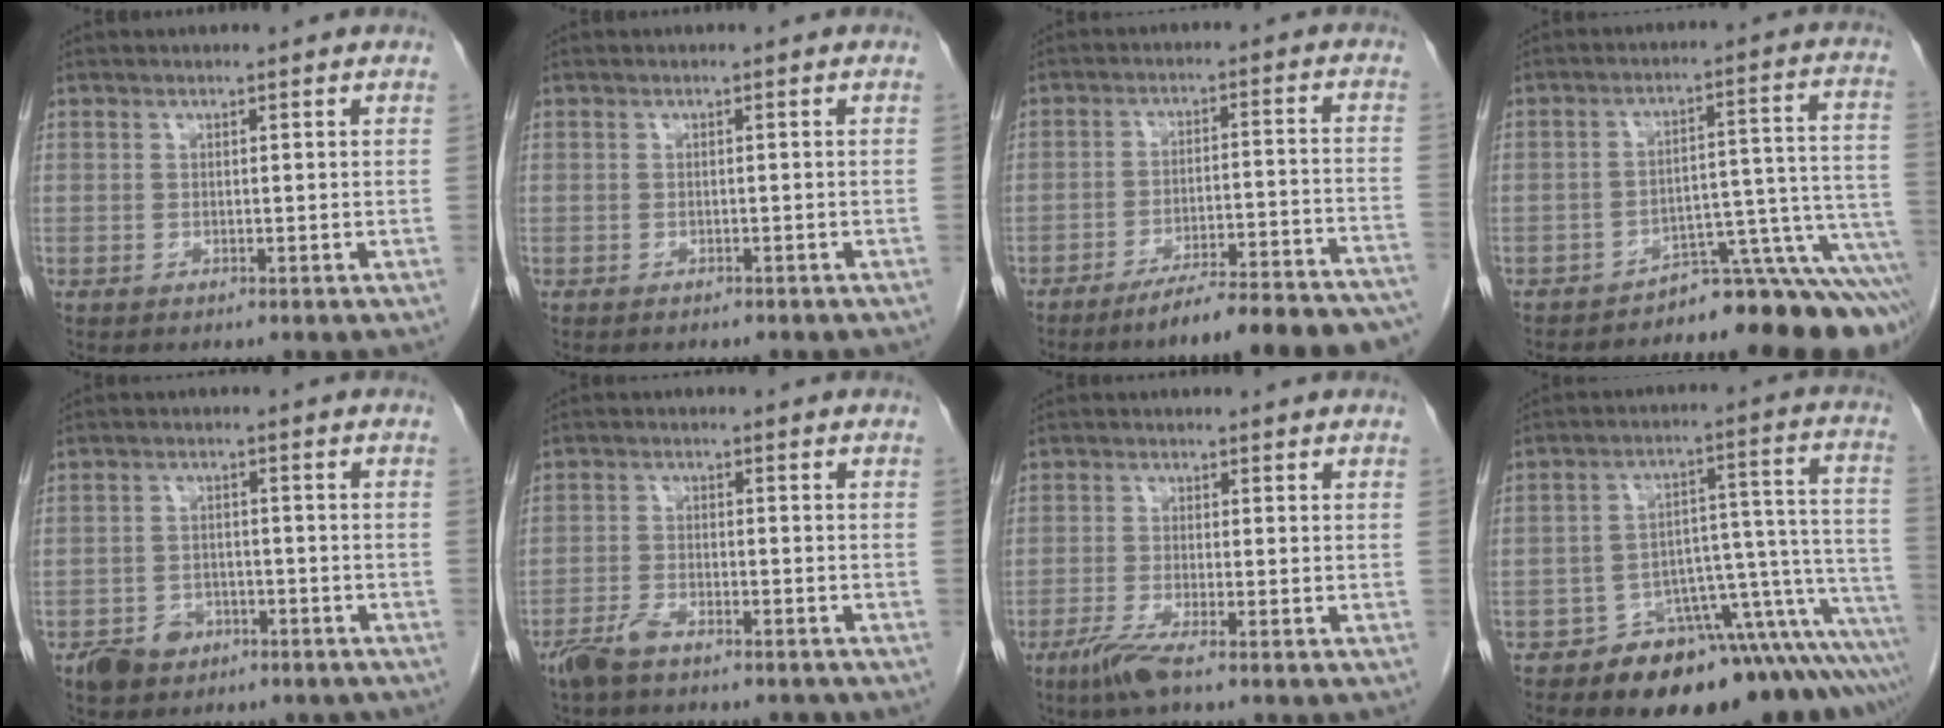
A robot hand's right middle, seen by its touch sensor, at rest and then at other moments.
{"total": 2.4, "force": [-2.1, 0.9, 0.9], "torque": [-0.021, -0.003, -0.019]}
{"total": 17.9, "force": [-16.1, 0.5, 7.8], "torque": [-0.073, 0.011, -0.218]}
{"total": 11.3, "force": [-10.0, 1.0, 5.2], "torque": [-0.023, 0.062, -0.139]}
{"total": 5.3, "force": [-3.4, 3.7, 1.5], "torque": [-0.025, 0.011, -0.047]}
{"total": 6.1, "force": [-5.1, 1.7, 2.8], "torque": [-0.051, -0.004, -0.088]}
{"total": 3.6, "force": [-2.3, 0.0, 2.8], "torque": [-0.061, -0.011, -0.050]}
{"total": 16.3, "force": [-13.3, 3.3, 8.8], "torque": [-0.020, 0.071, -0.178]}